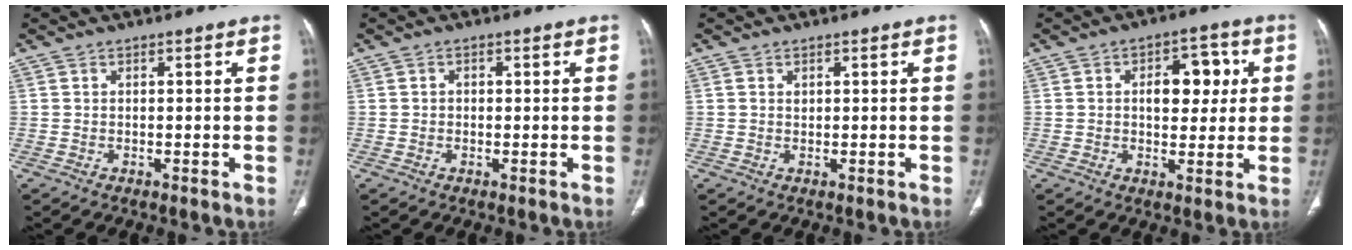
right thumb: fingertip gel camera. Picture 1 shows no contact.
{"total": 0.6, "force": [0.1, 0.6, 0.3], "torque": [-0.001, 0.001, 0.000]}
{"total": 0.7, "force": [0.4, 0.4, 0.4], "torque": [-0.004, 0.000, 0.007]}
{"total": 8.9, "force": [1.7, 5.3, 6.9], "torque": [-0.062, 0.010, 0.026]}